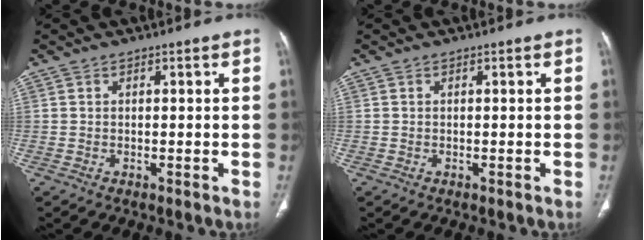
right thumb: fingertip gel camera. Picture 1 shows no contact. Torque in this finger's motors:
{"motor_torque": [0.64, -0.10, -0.24, -0.24, 0.01]}